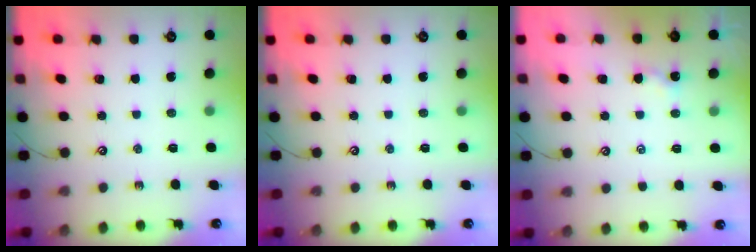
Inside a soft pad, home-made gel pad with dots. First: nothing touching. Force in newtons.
{"total": 0.0}
{"total": 3.6, "press": 3.6, "slide": 0.1}